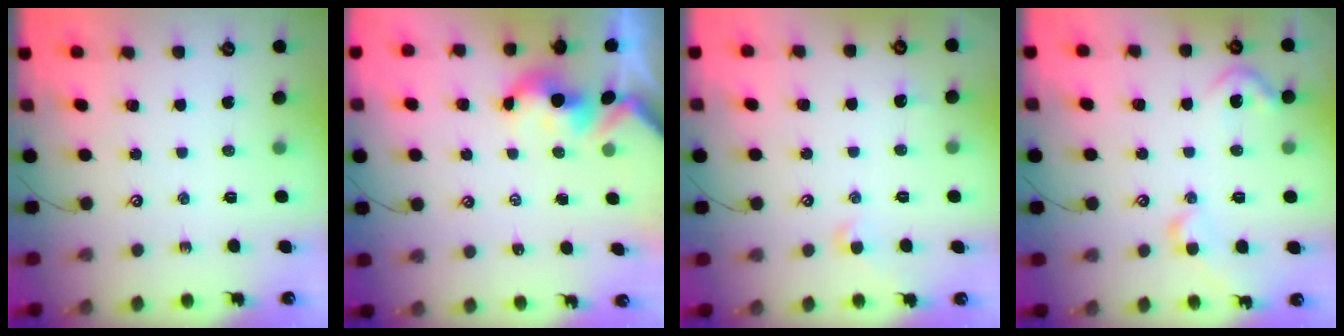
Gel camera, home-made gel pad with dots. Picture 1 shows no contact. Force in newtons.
{"total": 1.6, "press": 1.6, "slide": 0.2}
{"total": 0.0}
{"total": 5.6, "press": 5.5, "slide": 1.0}